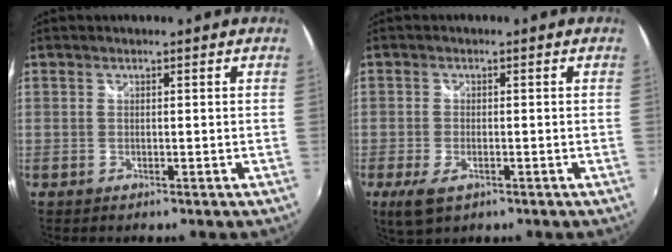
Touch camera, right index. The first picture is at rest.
{"total": 4.8, "force": [-2.5, 2.3, 3.5], "torque": [-0.082, -0.011, -0.042]}